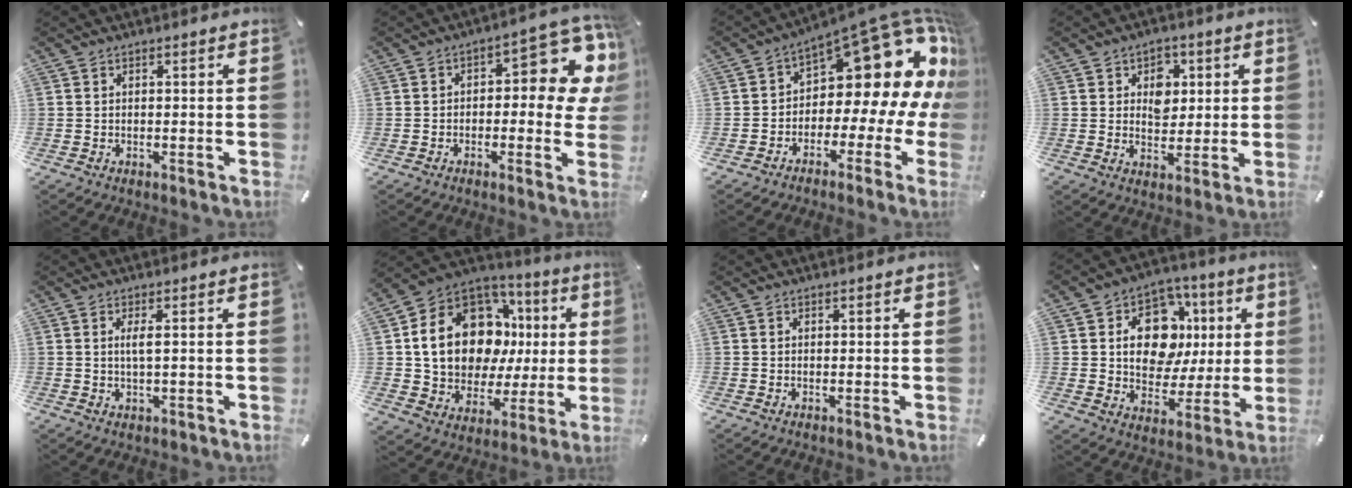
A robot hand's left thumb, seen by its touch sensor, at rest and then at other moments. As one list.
[{"total": 11.7, "force": [3.3, 5.6, 9.8], "torque": [-0.118, -0.032, 0.052]}, {"total": 17.1, "force": [8.1, 9.1, 12.1], "torque": [-0.153, -0.080, 0.131]}, {"total": 6.4, "force": [1.7, 5.4, 3.0], "torque": [-0.034, -0.002, 0.023]}, {"total": 2.7, "force": [0.4, 0.6, 2.6], "torque": [-0.052, 0.001, 0.006]}, {"total": 19.9, "force": [4.8, 14.5, 12.8], "torque": [-0.239, -0.026, 0.097]}, {"total": 0.0}, {"total": 14.6, "force": [3.0, 11.5, 8.5], "torque": [-0.121, -0.005, 0.060]}]